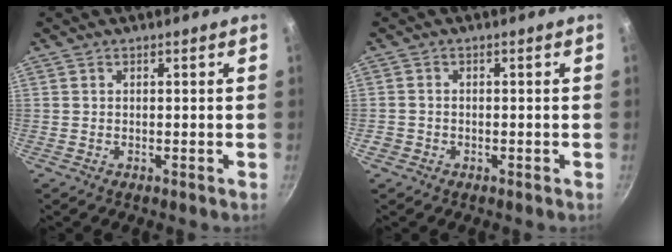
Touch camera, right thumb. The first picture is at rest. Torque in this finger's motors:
{"motor_torque": [-0.36, -0.05, -0.28, -0.02, 0.04]}